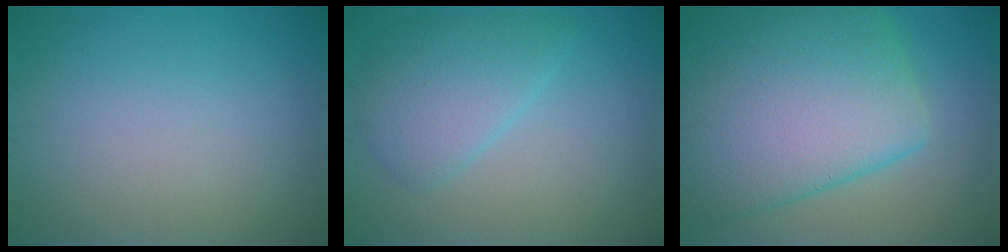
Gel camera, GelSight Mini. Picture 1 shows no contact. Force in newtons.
{"total": 4.0, "press": 4.0, "slide": 0.1}
{"total": 12.4, "press": 12.4, "slide": 0.4}